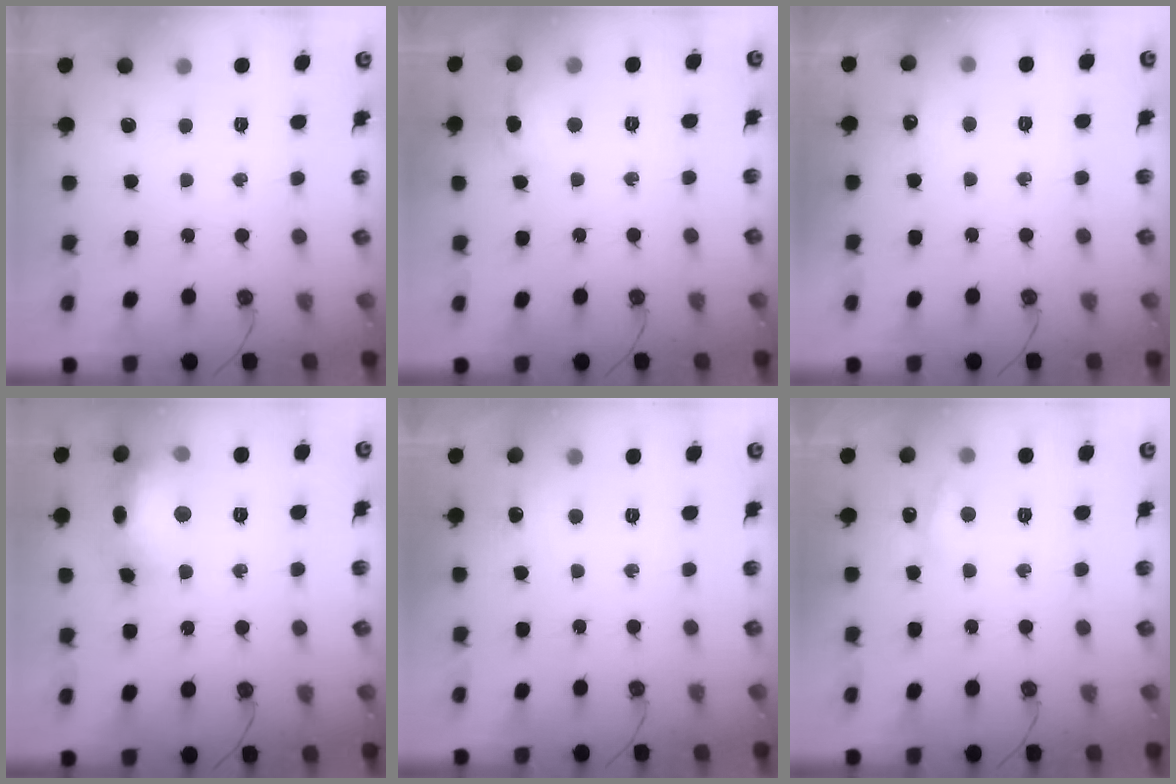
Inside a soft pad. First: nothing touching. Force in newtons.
{"total": 5.9, "press": 5.8, "slide": 1.5}
{"total": 4.0, "press": 4.0, "slide": 0.7}
{"total": 16.7, "press": 16.5, "slide": 2.0}
{"total": 6.7, "press": 6.7, "slide": 0.7}
{"total": 6.7, "press": 6.6, "slide": 0.8}